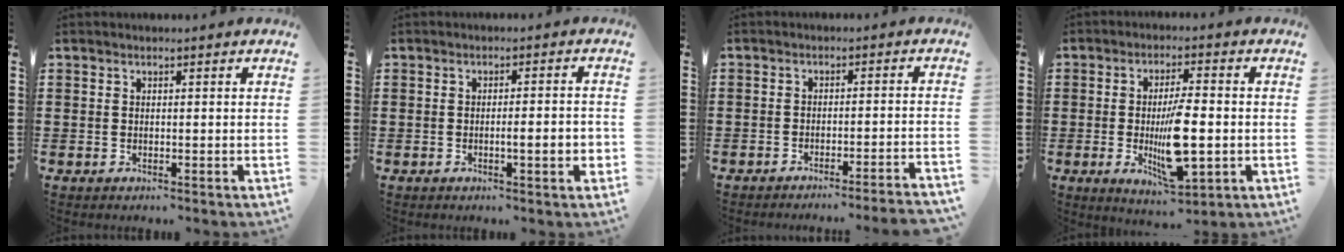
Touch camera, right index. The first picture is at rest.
{"total": 4.1, "force": [-0.9, 0.2, 4.0], "torque": [-0.057, -0.010, -0.017]}
{"total": 2.9, "force": [-2.7, -0.4, 0.8], "torque": [-0.014, -0.004, -0.057]}
{"total": 10.1, "force": [-1.7, 3.2, 9.4], "torque": [-0.174, -0.017, -0.028]}